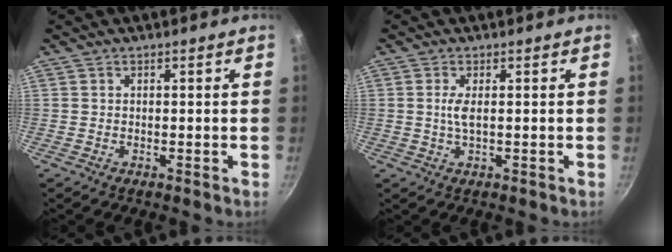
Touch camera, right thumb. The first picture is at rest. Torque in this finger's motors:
{"motor_torque": [0.83, 0.10, 0.37, -0.63, 0.10]}